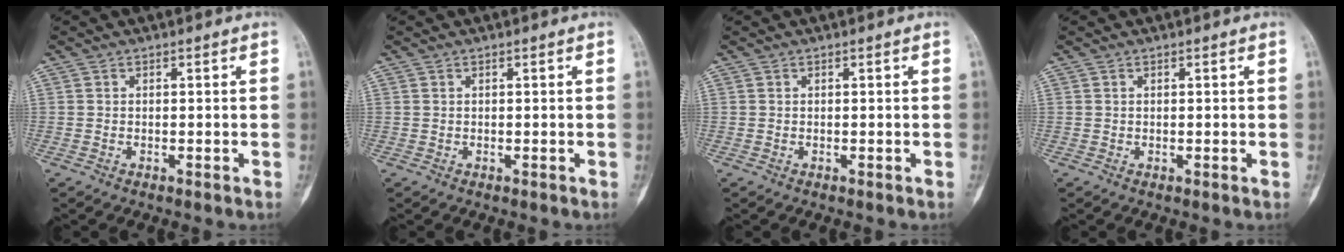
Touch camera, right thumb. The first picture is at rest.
{"total": 0.0}
{"total": 0.0}
{"total": 0.0}